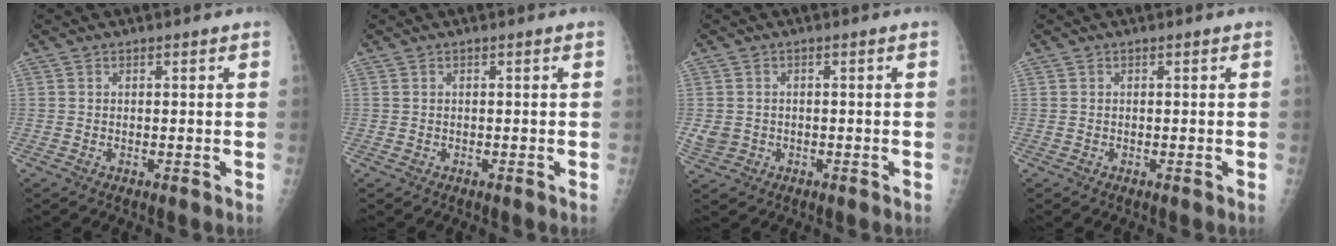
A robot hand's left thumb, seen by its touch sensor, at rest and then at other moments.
{"total": 0.0}
{"total": 3.2, "force": [-0.6, 2.9, 1.1], "torque": [-0.016, 0.006, -0.003]}
{"total": 0.0}